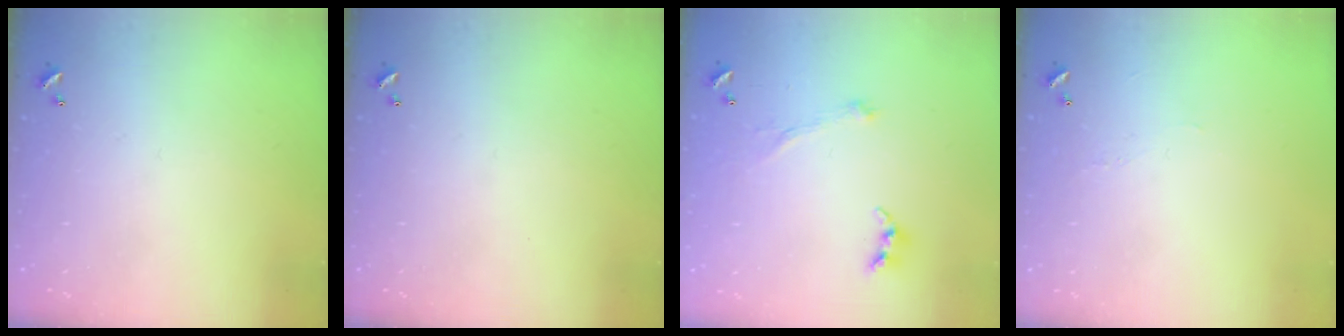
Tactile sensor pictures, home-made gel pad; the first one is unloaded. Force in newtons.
{"total": 0.0}
{"total": 2.1, "press": 2.0, "slide": 0.7}
{"total": 0.9, "press": 0.7, "slide": 0.6}